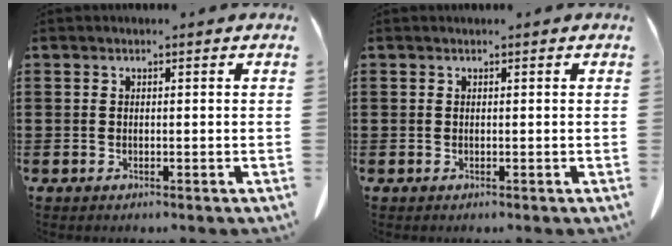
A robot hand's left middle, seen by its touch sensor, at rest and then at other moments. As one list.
[{"total": 0.0}]